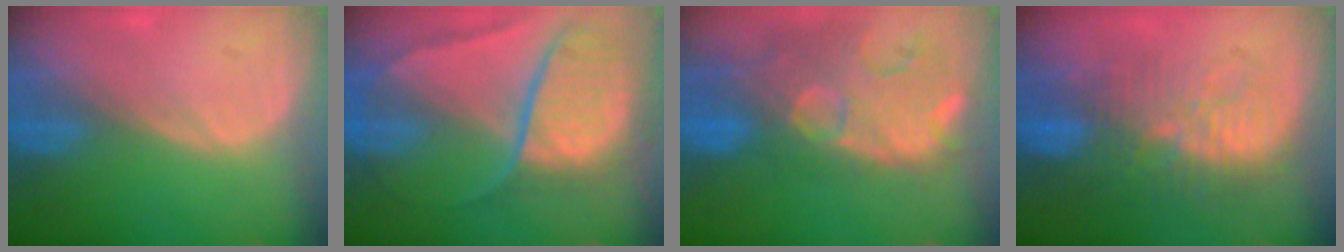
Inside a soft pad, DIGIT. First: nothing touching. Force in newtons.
{"total": 10.7, "press": 8.9, "slide": 5.9}
{"total": 14.5, "press": 11.7, "slide": 8.5}
{"total": 10.0, "press": 9.5, "slide": 3.0}